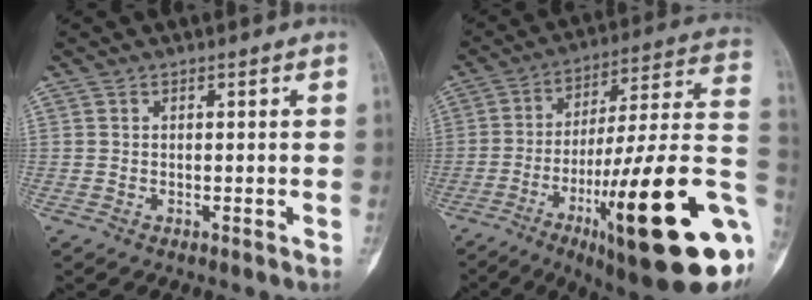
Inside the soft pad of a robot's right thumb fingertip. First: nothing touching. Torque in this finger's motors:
{"motor_torque": [3.14, 1.87, 1.39, -1.38, 0.68]}